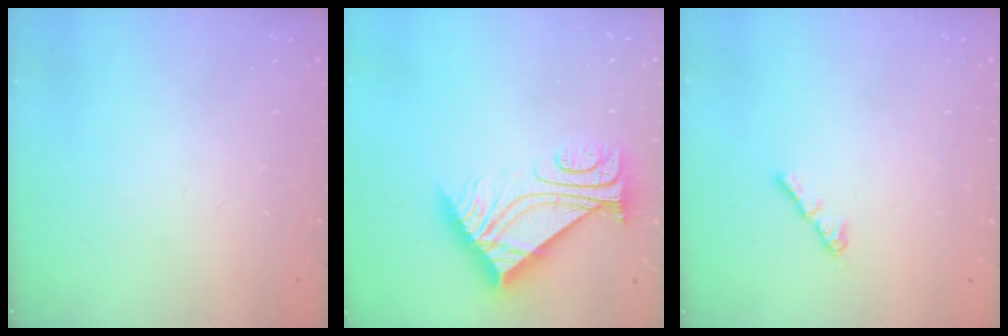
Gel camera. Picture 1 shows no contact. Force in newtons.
{"total": 10.5, "press": 10.5, "slide": 0.5}
{"total": 3.1, "press": 3.0, "slide": 0.7}